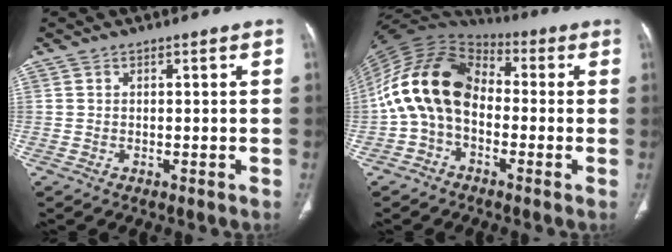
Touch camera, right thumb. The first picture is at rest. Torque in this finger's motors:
{"motor_torque": [2.52, 2.49, 2.02, -0.50, 0.24]}